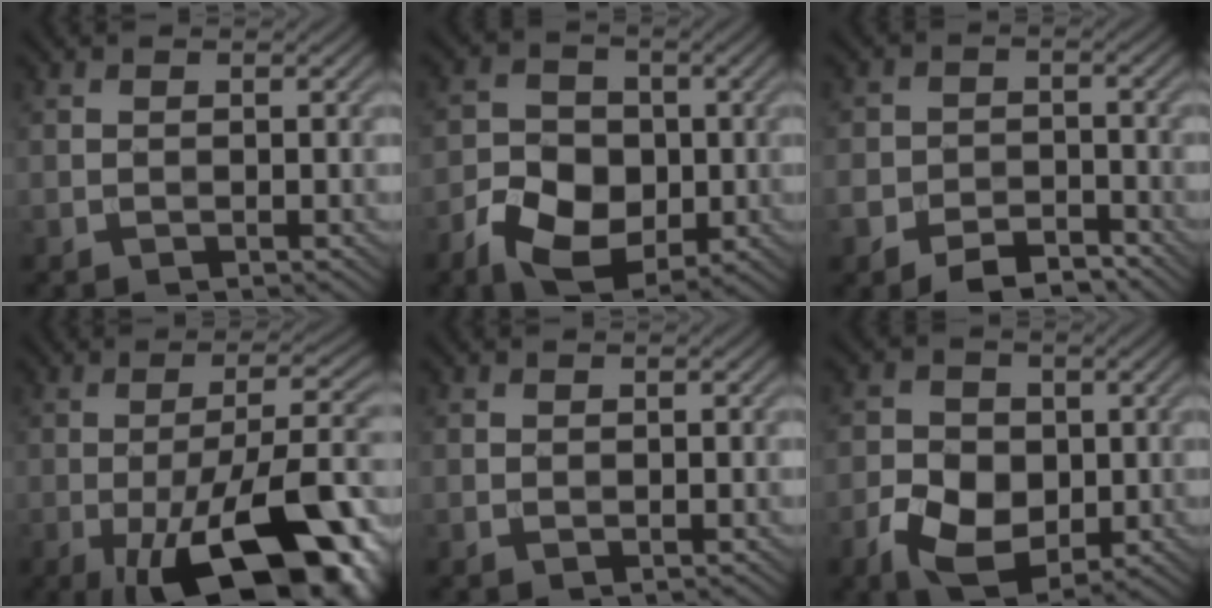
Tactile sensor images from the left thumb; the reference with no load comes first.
{"total": 7.5, "force": [-2.7, 5.4, 4.5], "torque": [-0.088, -0.009, -0.054]}
{"total": 6.0, "force": [-4.3, 3.3, 2.8], "torque": [-0.051, -0.013, -0.075]}
{"total": 18.1, "force": [-7.1, 6.2, 15.4], "torque": [-0.215, 0.007, -0.108]}
{"total": 0.0}
{"total": 6.8, "force": [-1.5, 4.9, 4.4], "torque": [-0.088, -0.007, -0.032]}